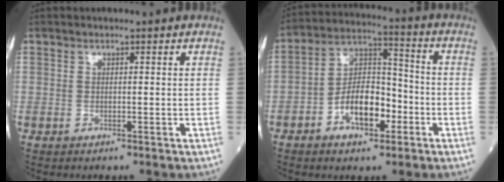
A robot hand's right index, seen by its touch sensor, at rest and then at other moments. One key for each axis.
{"total": 10.0, "fx": -4.1, "fy": 4.6, "fz": 7.9, "tx": -0.149, "ty": 0.021, "tz": -0.074}